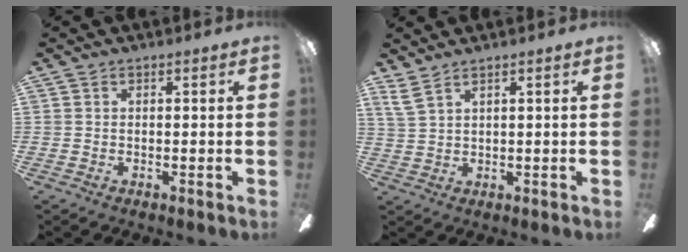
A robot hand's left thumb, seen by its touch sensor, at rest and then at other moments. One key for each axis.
{"total": 3.9, "fx": 2.8, "fy": 1.2, "fz": 2.5, "tx": -0.055, "ty": -0.006, "tz": 0.053}